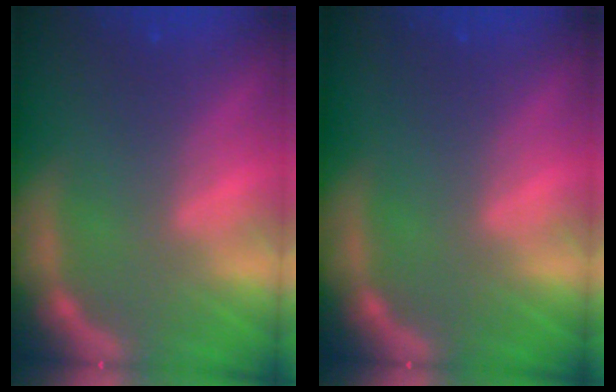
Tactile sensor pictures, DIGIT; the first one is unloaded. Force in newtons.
{"total": 0.0}